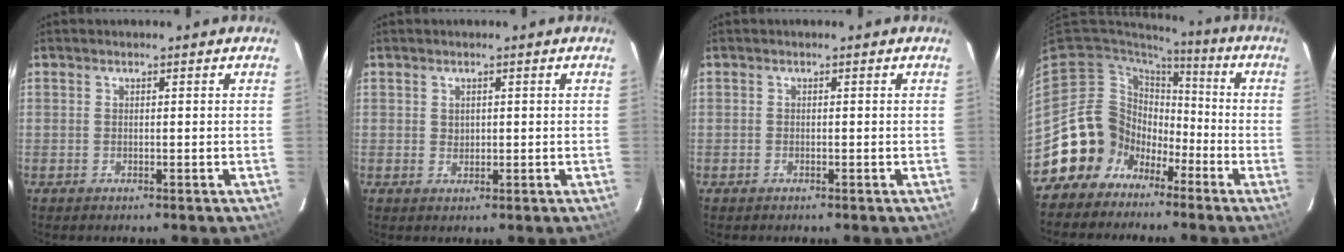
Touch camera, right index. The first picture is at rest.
{"total": 1.2, "force": [0.7, 1.0, 0.2], "torque": [0.001, 0.001, 0.014]}
{"total": 0.0}
{"total": 12.8, "force": [-5.7, 11.2, 2.7], "torque": [-0.066, 0.039, -0.099]}